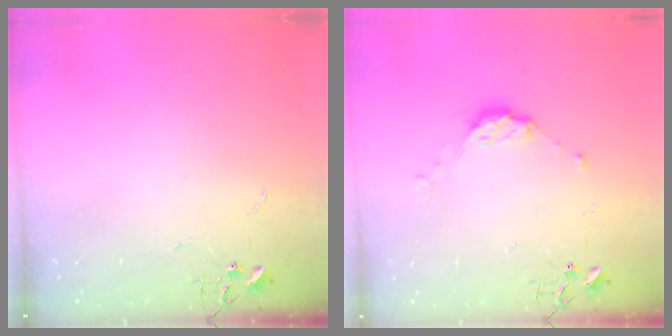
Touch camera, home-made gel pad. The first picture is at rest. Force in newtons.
{"total": 7.7, "press": 7.7, "slide": 0.9}